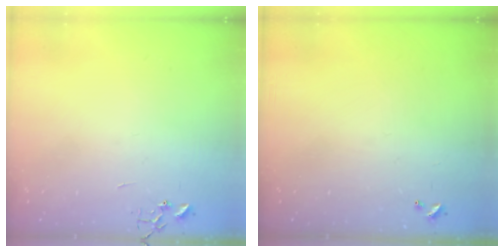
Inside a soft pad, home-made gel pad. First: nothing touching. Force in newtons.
{"total": 0.0}